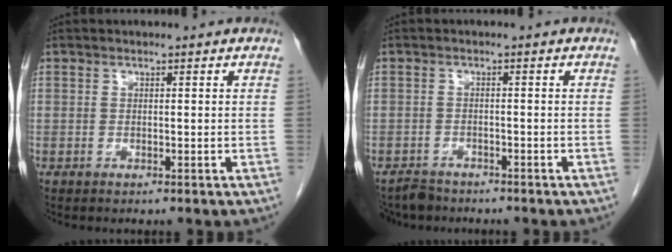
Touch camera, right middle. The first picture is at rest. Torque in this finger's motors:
{"motor_torque": [0.02, 0.08, -0.03, -0.01]}